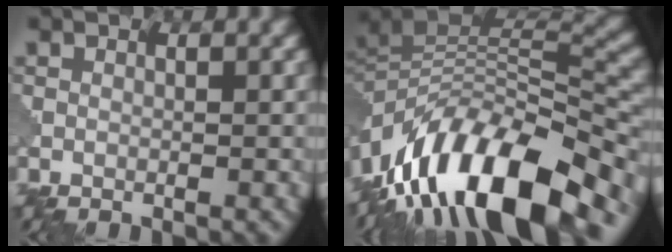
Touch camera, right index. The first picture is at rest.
{"total": 13.5, "force": [-7.7, 5.8, 9.5], "torque": [-0.166, 0.024, -0.133]}